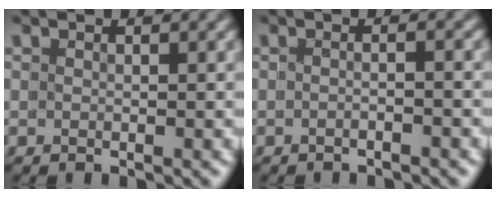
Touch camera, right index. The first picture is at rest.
{"total": 1.6, "force": [-1.2, -1.0, 0.1], "torque": [0.004, 0.002, -0.022]}